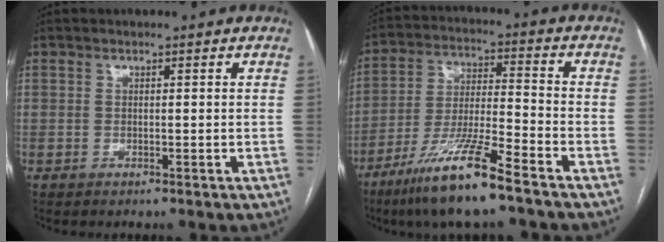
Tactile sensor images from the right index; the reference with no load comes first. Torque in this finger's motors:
{"motor_torque": [0.98, -0.84, 0.66, 0.19]}